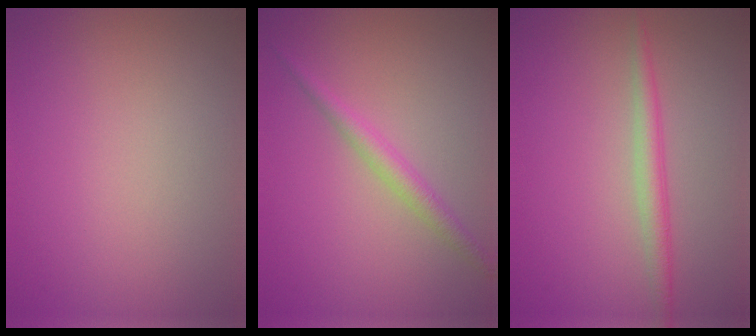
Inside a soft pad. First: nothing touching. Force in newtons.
{"total": 2.1, "press": 2.1, "slide": 0.0}
{"total": 2.1, "press": 2.1, "slide": 0.1}